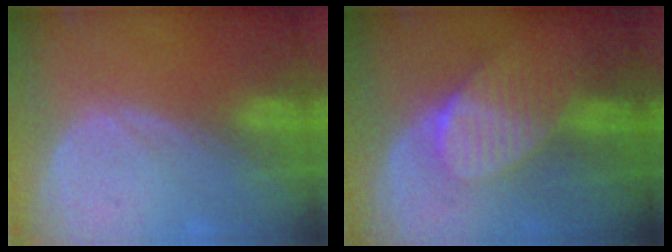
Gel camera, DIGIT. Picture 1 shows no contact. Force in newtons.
{"total": 7.4, "press": 6.7, "slide": 3.1}